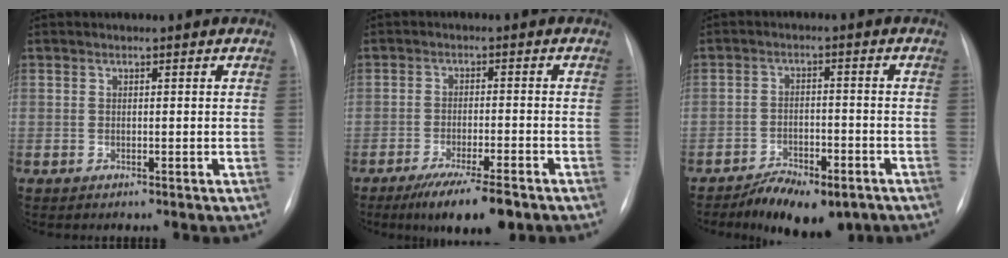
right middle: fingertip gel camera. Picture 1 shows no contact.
{"total": 9.1, "force": [-6.5, 1.0, 6.3], "torque": [-0.097, -0.019, -0.101]}
{"total": 9.5, "force": [-7.0, 3.8, 5.1], "torque": [-0.072, 0.003, -0.107]}